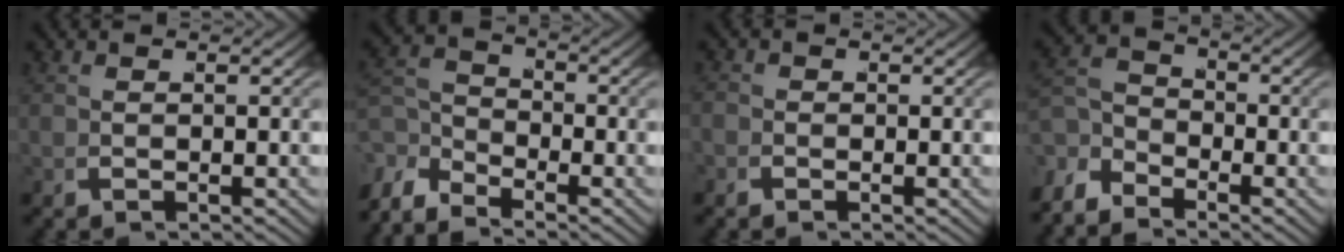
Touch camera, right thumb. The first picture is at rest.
{"total": 3.6, "force": [-1.8, 2.1, 2.3], "torque": [-0.033, -0.009, -0.036]}
{"total": 0.9, "force": [-0.4, 0.8, 0.0], "torque": [0.003, 0.000, -0.015]}
{"total": 3.1, "force": [-1.3, 2.1, 1.8], "torque": [-0.025, -0.006, -0.028]}